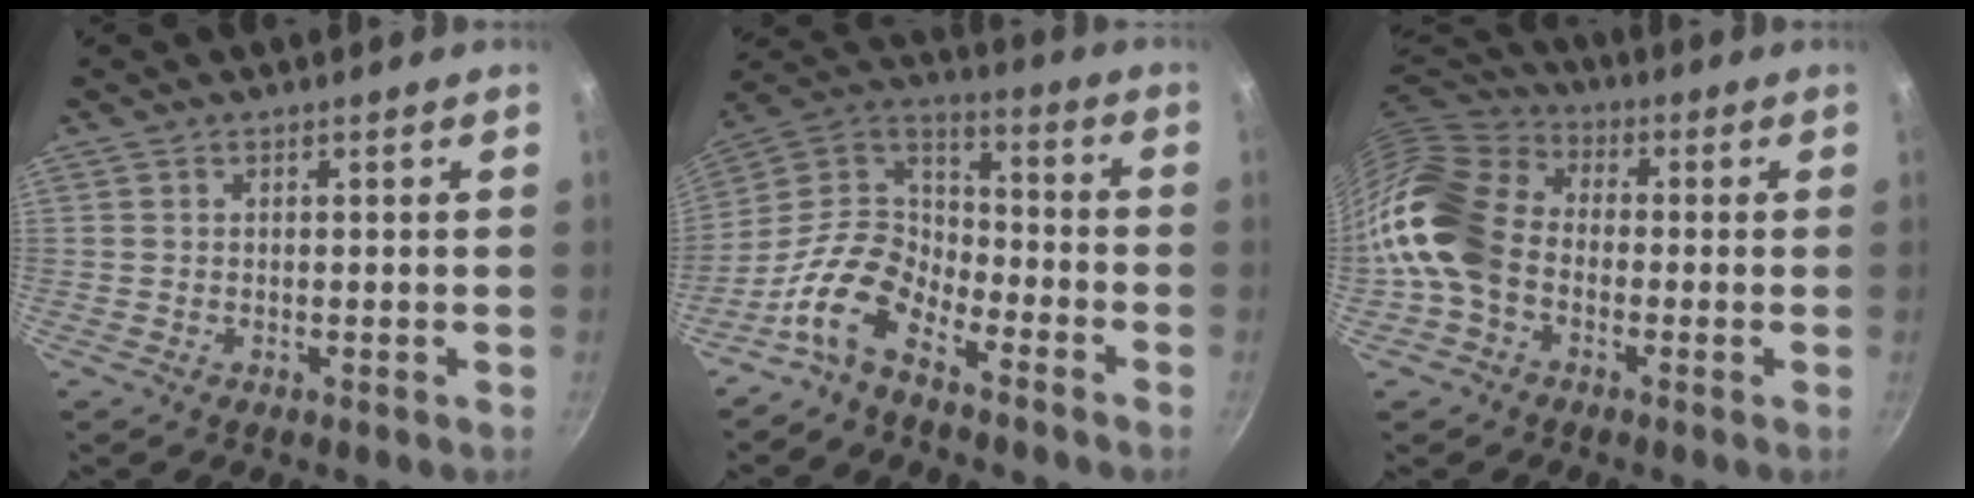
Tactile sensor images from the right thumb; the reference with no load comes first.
{"total": 12.7, "force": [-8.3, 6.7, 6.8], "torque": [-0.114, 0.084, -0.183]}
{"total": 16.1, "force": [-3.1, 11.9, 10.3], "torque": [-0.185, 0.044, -0.083]}